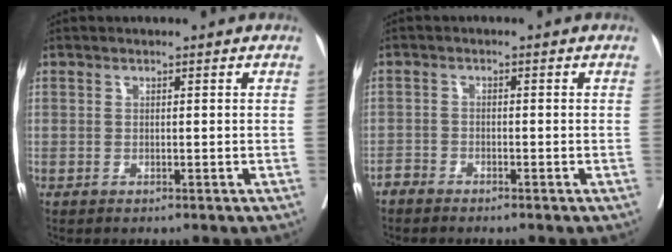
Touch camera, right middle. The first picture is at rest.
{"total": 1.5, "force": [-1.5, 0.2, 0.1], "torque": [0.002, 0.000, -0.031]}